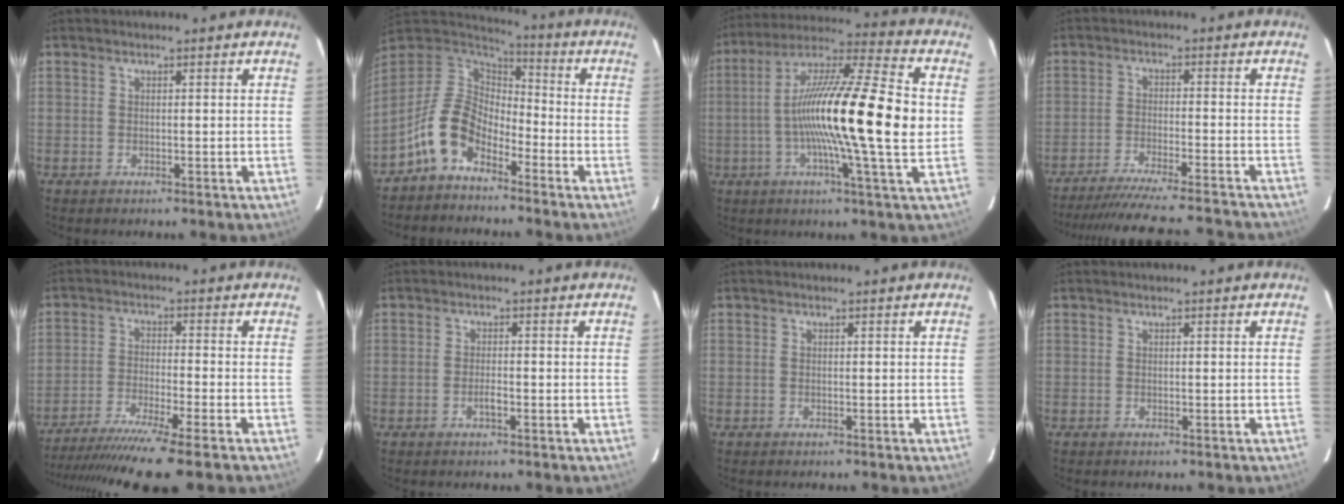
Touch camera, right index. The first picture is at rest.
{"total": 5.7, "force": [-3.2, 3.5, 3.2], "torque": [-0.073, 0.015, -0.065]}
{"total": 21.0, "force": [-0.7, 1.2, 21.0], "torque": [-0.355, 0.012, -0.030]}
{"total": 19.6, "force": [-18.0, 1.1, 7.8], "torque": [-0.151, -0.023, -0.267]}
{"total": 16.1, "force": [-13.1, -0.2, 9.4], "torque": [-0.190, -0.040, -0.218]}
{"total": 1.9, "force": [-0.9, 0.6, 1.6], "torque": [-0.033, 0.001, -0.017]}
{"total": 0.0}
{"total": 0.0}